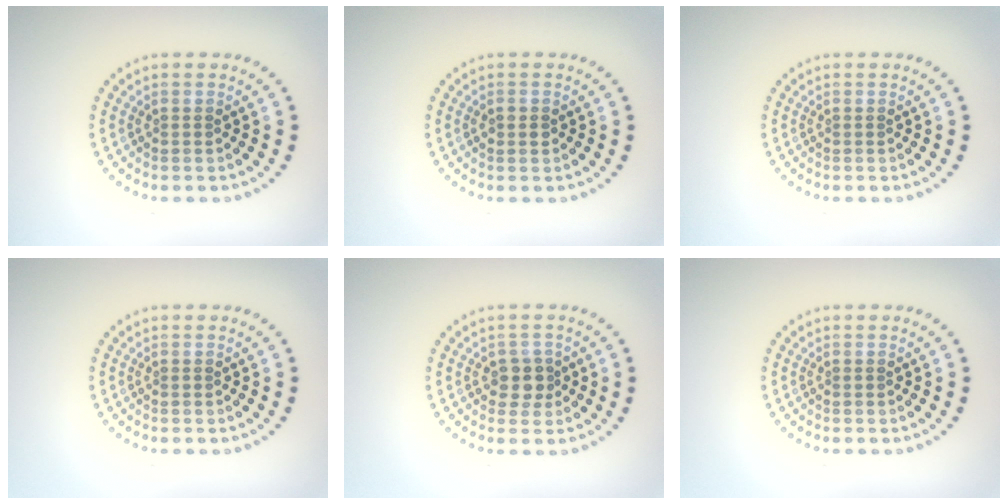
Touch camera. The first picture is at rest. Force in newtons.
{"total": 1.3, "press": 1.3, "slide": 0.1}
{"total": 0.0}
{"total": 0.0}
{"total": 2.3, "press": 2.1, "slide": 0.8}
{"total": 0.0}